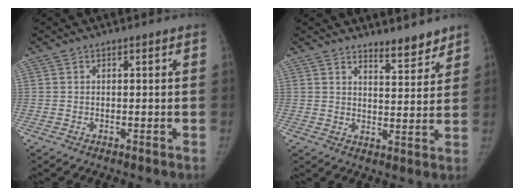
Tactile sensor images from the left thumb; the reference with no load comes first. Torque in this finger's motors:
{"motor_torque": [-0.20, 0.02, 0.25, 0.02, 0.02]}